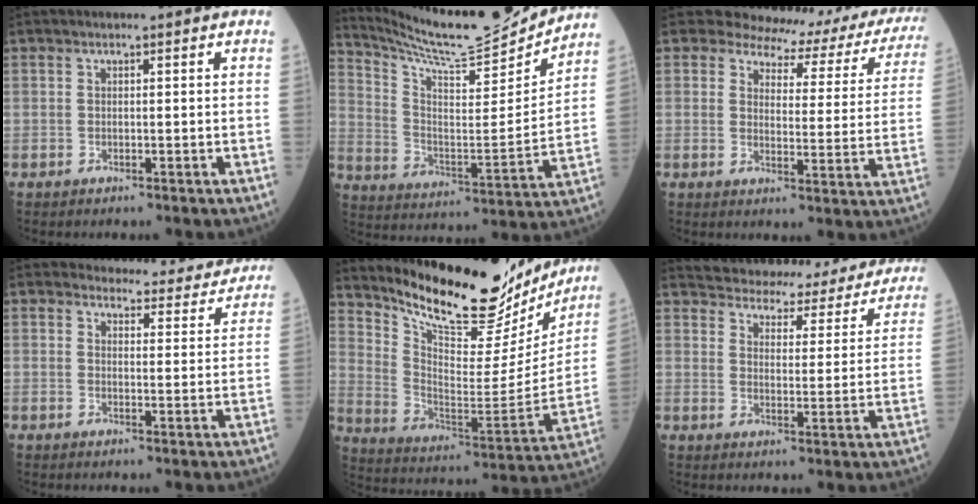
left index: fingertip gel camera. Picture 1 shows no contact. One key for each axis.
{"total": 17.7, "fx": 17.0, "fy": 0.4, "fz": 5.0, "tx": -0.112, "ty": -0.039, "tz": 0.273}
{"total": 15.9, "fx": 14.7, "fy": 5.2, "fz": 3.1, "tx": -0.009, "ty": -0.047, "tz": 0.136}
{"total": 11.3, "fx": 10.9, "fy": 2.9, "fz": 0.8, "tx": 0.019, "ty": -0.015, "tz": 0.108}
{"total": 23.7, "fx": 20.9, "fy": 6.1, "fz": 9.2, "tx": -0.155, "ty": -0.043, "tz": 0.304}
{"total": 23.5, "fx": 21.8, "fy": 6.3, "fz": 6.2, "tx": -0.086, "ty": -0.029, "tz": 0.257}